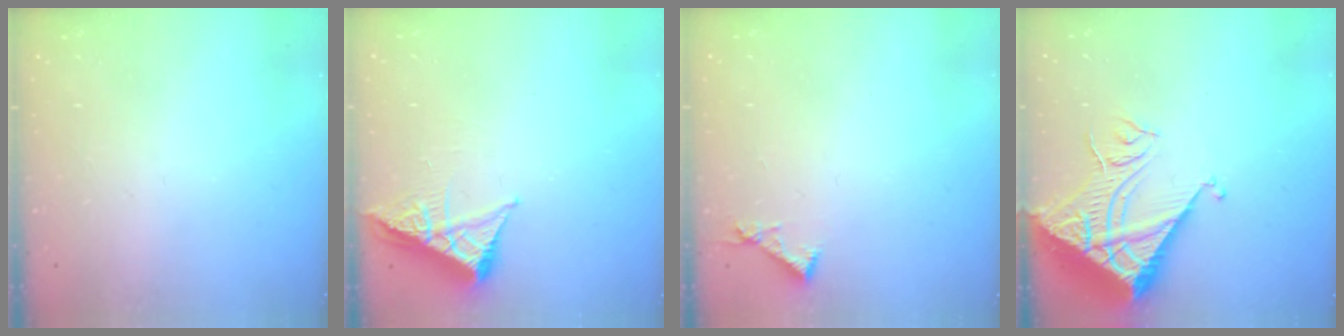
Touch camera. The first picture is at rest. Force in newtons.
{"total": 6.0, "press": 5.9, "slide": 0.8}
{"total": 4.2, "press": 4.2, "slide": 0.4}
{"total": 11.1, "press": 11.1, "slide": 1.0}